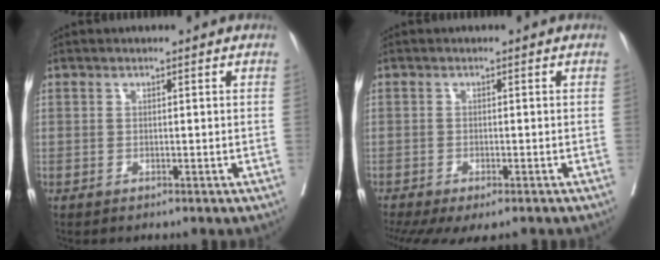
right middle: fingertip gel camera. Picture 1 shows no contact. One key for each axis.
{"total": 9.3, "fx": -7.1, "fy": 2.9, "fz": 5.2, "tx": -0.093, "ty": -0.007, "tz": -0.103}